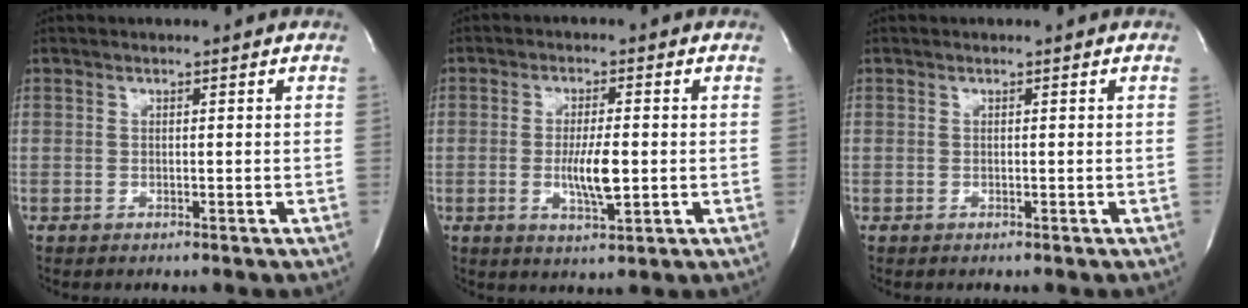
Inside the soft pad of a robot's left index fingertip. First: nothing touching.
{"total": 5.8, "force": [-1.4, 1.0, 5.6], "torque": [-0.106, -0.015, -0.021]}
{"total": 0.0}